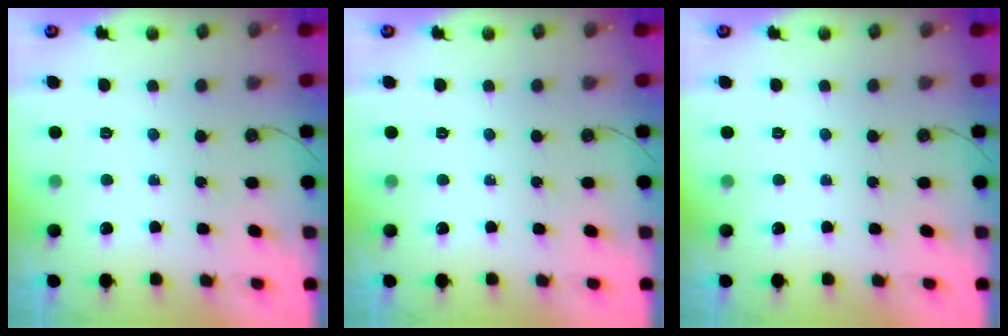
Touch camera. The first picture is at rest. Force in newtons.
{"total": 0.0}
{"total": 0.0}